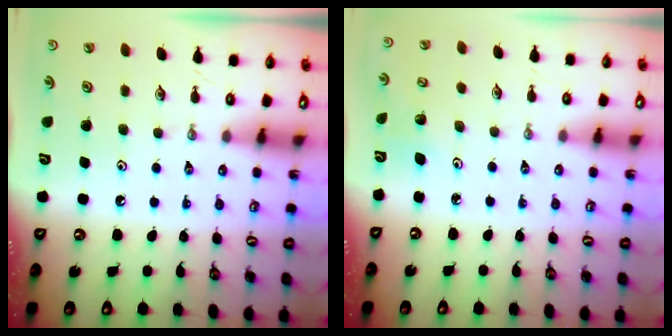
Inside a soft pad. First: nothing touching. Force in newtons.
{"total": 2.8, "press": 2.8, "slide": 0.3}